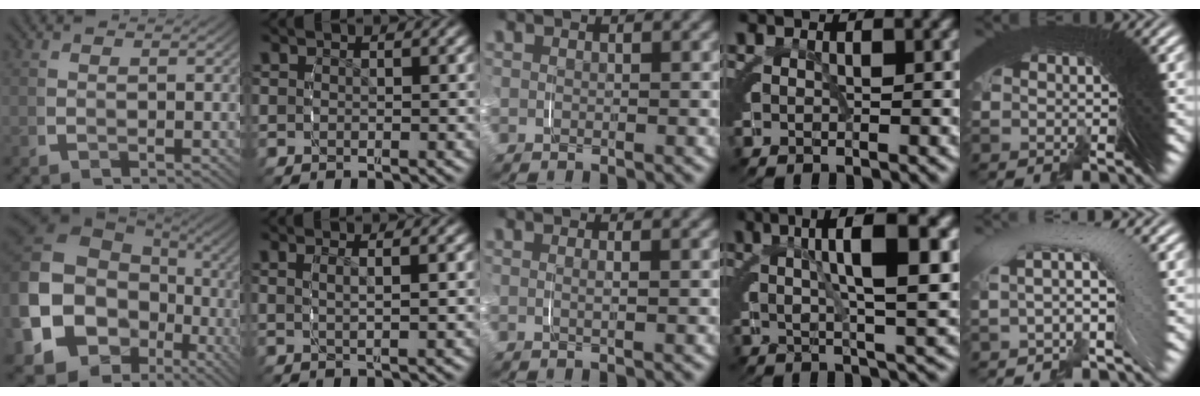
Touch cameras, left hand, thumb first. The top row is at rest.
{"thumb": {"total": 16.1, "force": [-2.4, 12.2, 10.1], "torque": [-0.208, -0.066, -0.016]}, "index": {"total": 1.6, "force": [0.6, -0.4, 1.4], "torque": [-0.023, -0.001, 0.017]}, "middle": {"total": 0.8, "force": [0.2, -0.8, 0.0], "torque": [0.003, 0.002, 0.005]}, "ring": {"total": 6.9, "force": [2.5, 1.2, 6.3], "torque": [-0.092, 0.016, 0.037]}, "little": {"total": 27.4, "force": [1.6, -14.0, -23.5], "torque": [0.364, 0.086, -0.003]}}